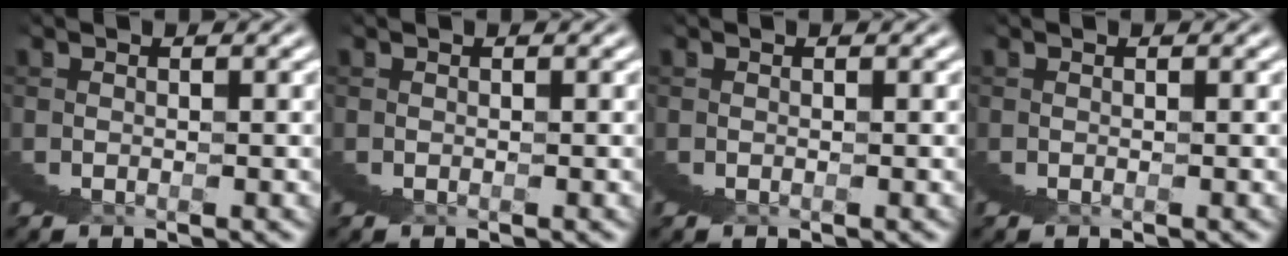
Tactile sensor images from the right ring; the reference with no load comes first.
{"total": 0.0}
{"total": 0.0}
{"total": 0.0}